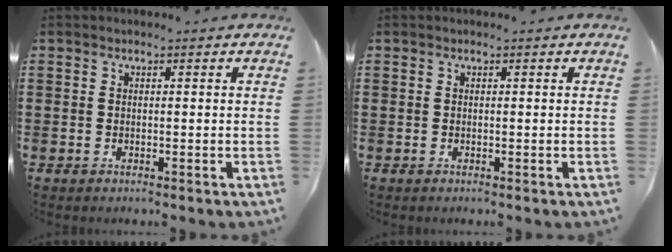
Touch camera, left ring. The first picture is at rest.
{"total": 0.0}